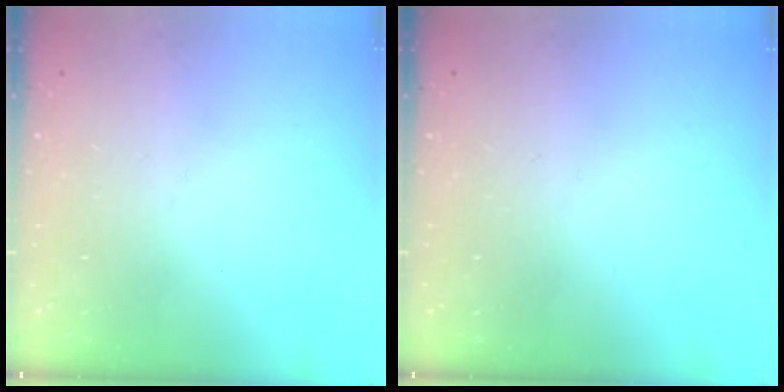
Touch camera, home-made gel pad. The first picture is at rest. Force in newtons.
{"total": 0.0}